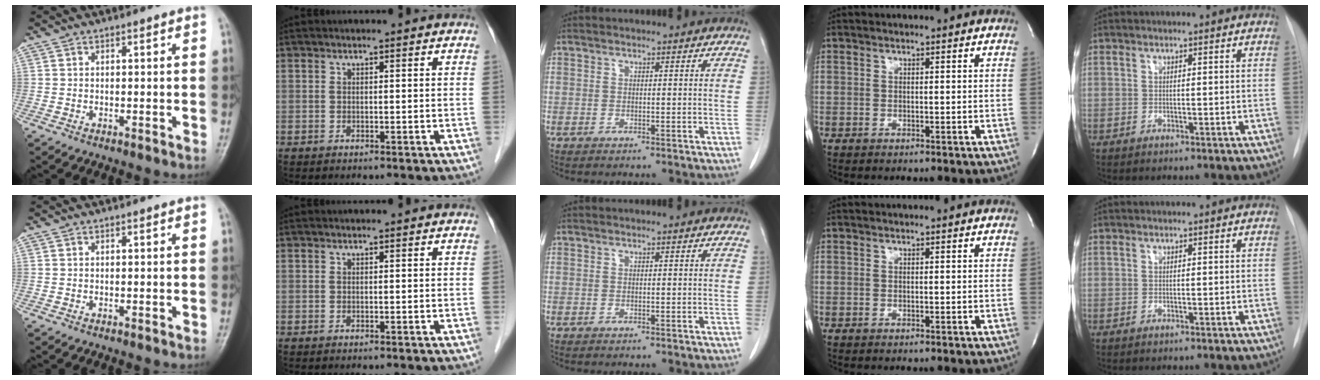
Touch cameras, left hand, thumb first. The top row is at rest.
{}